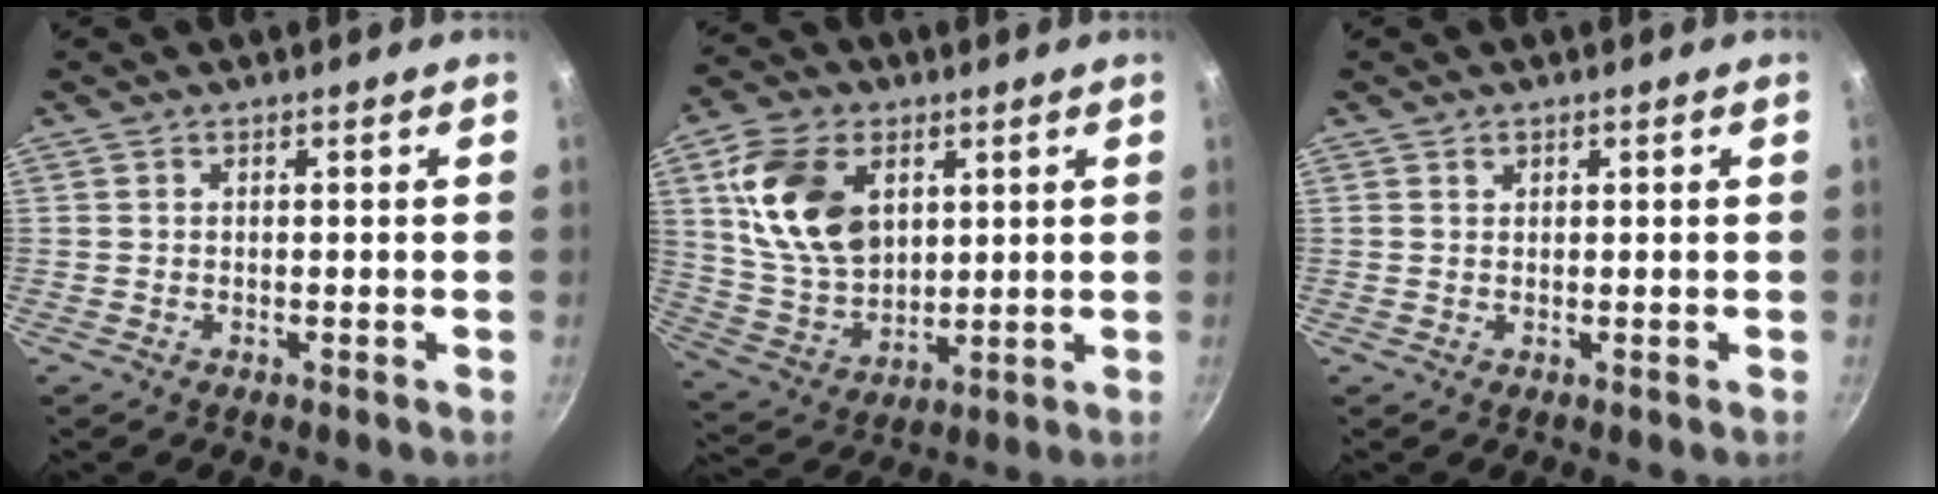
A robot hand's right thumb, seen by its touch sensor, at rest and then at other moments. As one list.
[{"total": 16.3, "force": [4.9, 11.1, 10.9], "torque": [-0.179, -0.015, 0.103]}, {"total": 0.7, "force": [0.4, 0.5, 0.2], "torque": [-0.002, 0.001, 0.008]}]